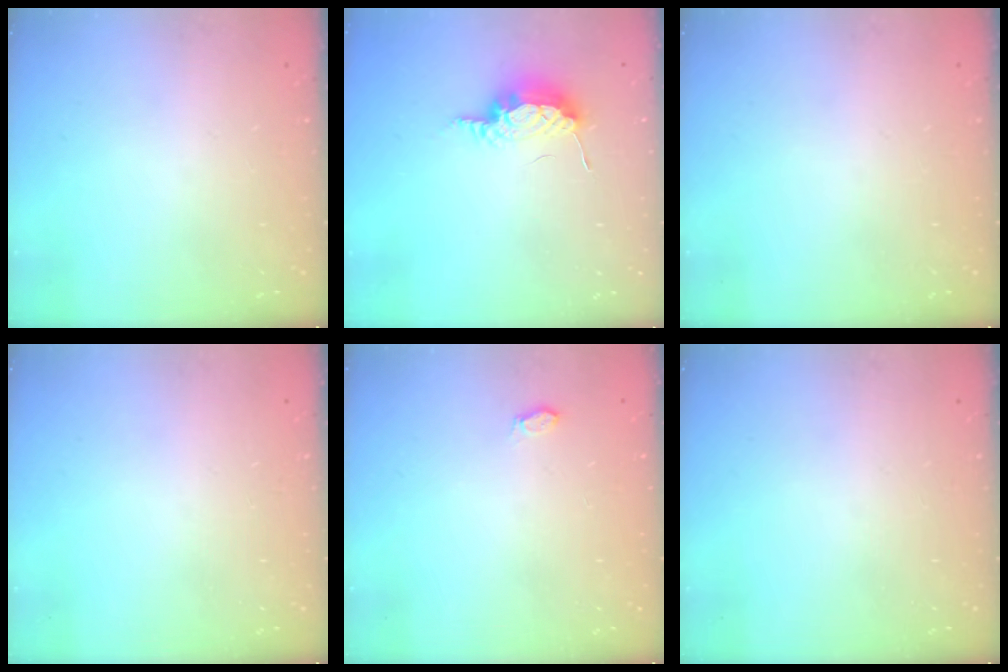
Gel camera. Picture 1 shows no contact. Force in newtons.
{"total": 11.3, "press": 9.0, "slide": 6.9}
{"total": 0.0}
{"total": 0.0}
{"total": 2.9, "press": 2.7, "slide": 1.1}
{"total": 0.0}